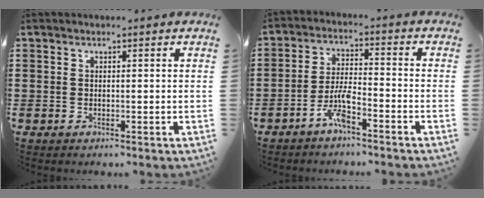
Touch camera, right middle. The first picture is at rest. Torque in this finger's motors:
{"motor_torque": [1.16, 0.07, 0.33, 0.08]}